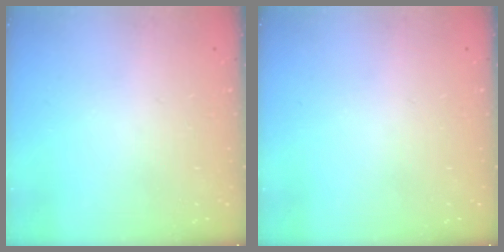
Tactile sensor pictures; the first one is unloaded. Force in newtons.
{"total": 0.0}